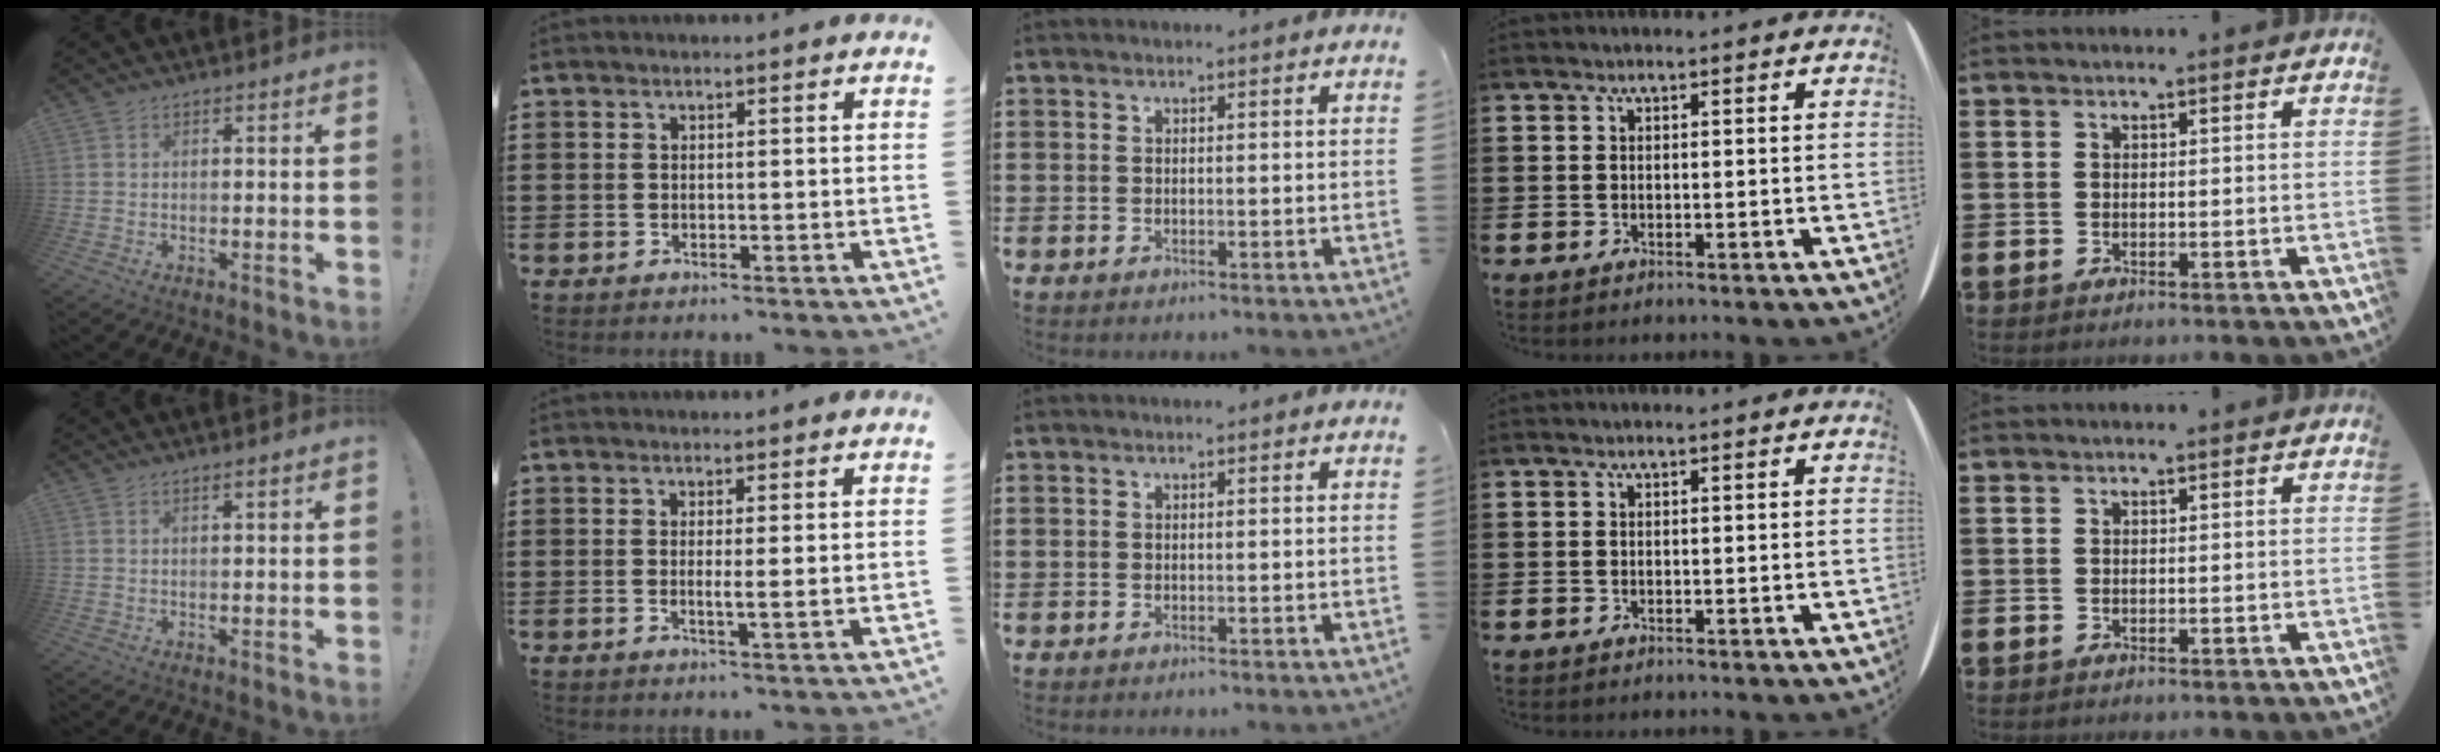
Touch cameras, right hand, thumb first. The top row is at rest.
{"thumb": {"total": 1.2, "force": [0.8, -0.1, 0.9], "torque": [-0.011, -0.003, 0.011]}, "index": {"total": 1.9, "force": [0.1, -0.1, 1.9], "torque": [-0.035, -0.005, 0.000]}}